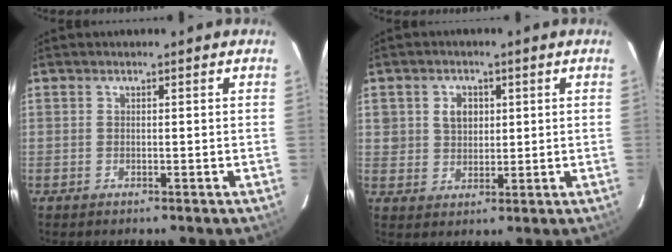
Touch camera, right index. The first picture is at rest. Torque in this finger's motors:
{"motor_torque": [-0.05, 0.08, 0.06, 0.04]}